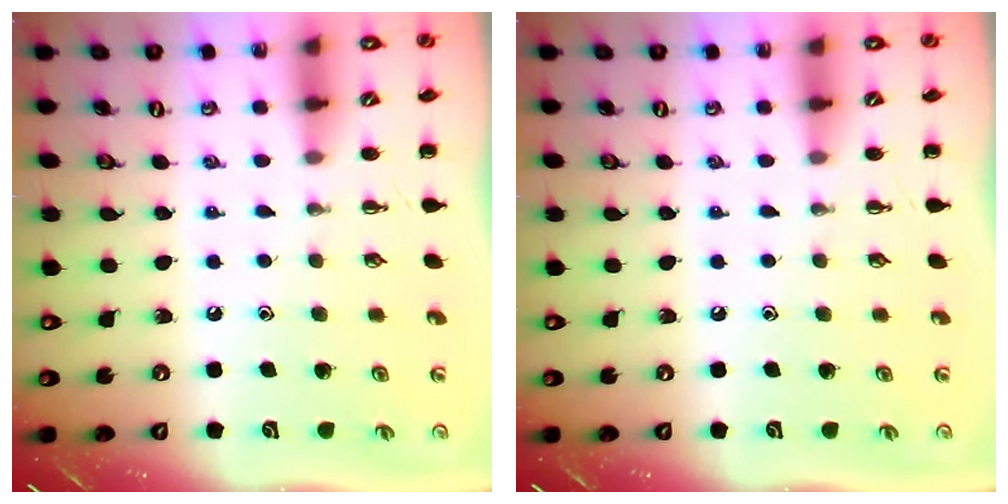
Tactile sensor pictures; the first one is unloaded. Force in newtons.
{"total": 0.0}